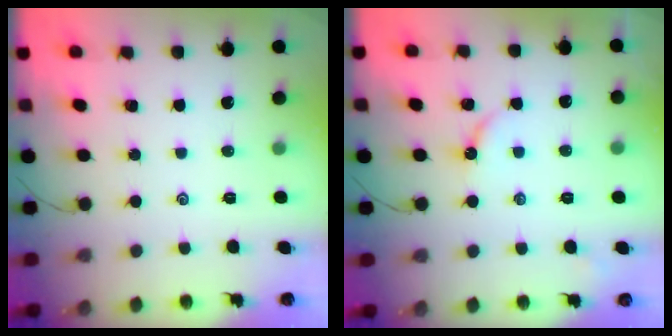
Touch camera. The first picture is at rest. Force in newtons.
{"total": 3.3, "press": 3.3, "slide": 0.5}